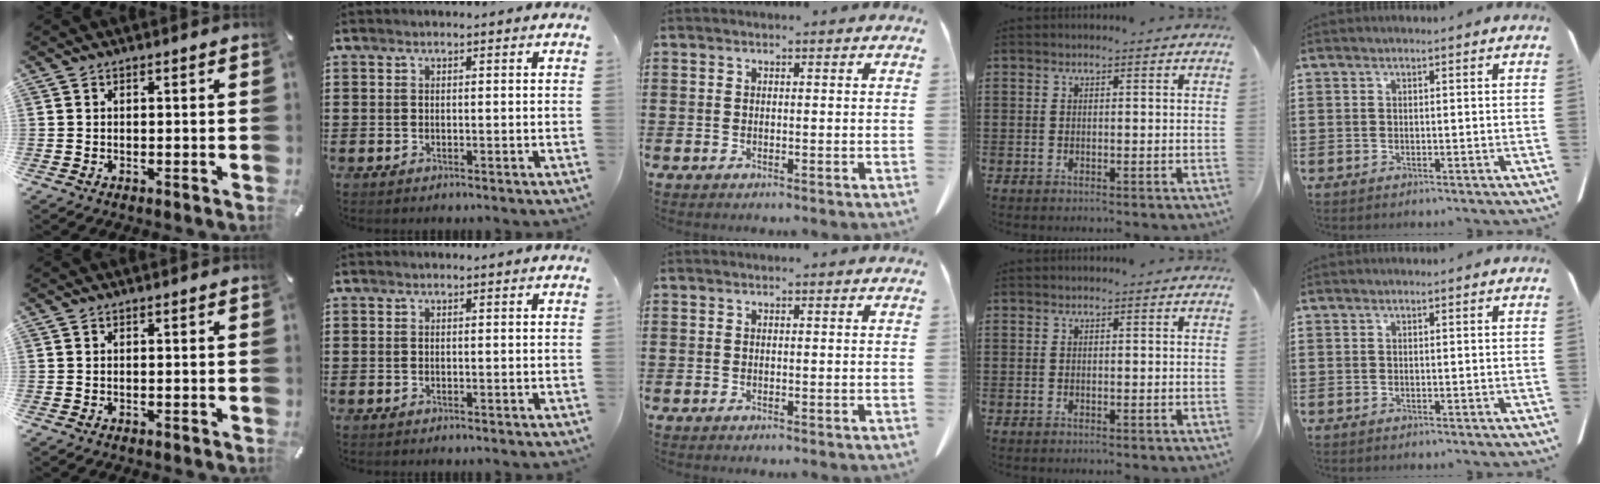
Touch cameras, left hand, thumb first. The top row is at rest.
{}